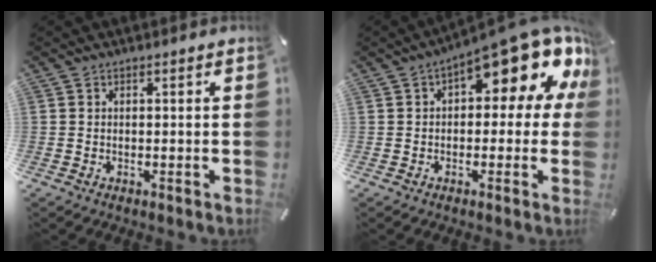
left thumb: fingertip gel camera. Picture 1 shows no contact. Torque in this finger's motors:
{"motor_torque": [2.11, 2.90, 1.57, -1.19, 0.28]}